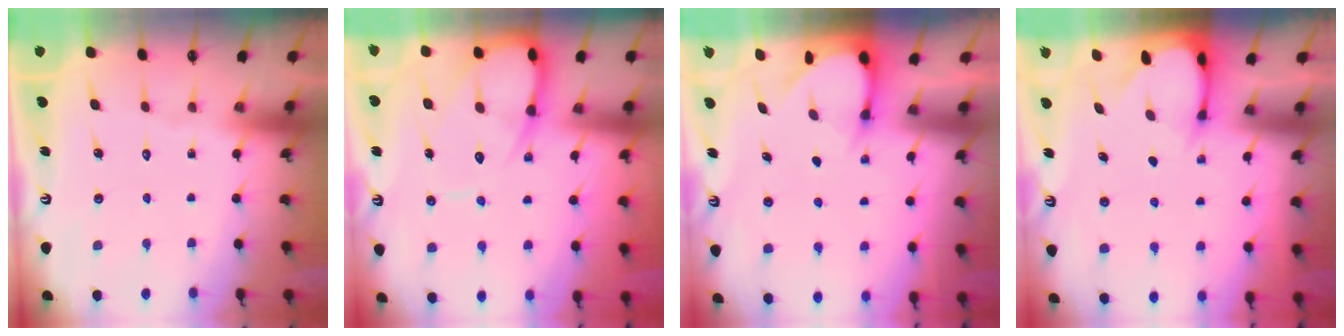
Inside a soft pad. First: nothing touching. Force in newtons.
{"total": 11.0, "press": 10.9, "slide": 1.2}
{"total": 3.5, "press": 3.4, "slide": 0.3}
{"total": 2.7, "press": 2.6, "slide": 0.4}